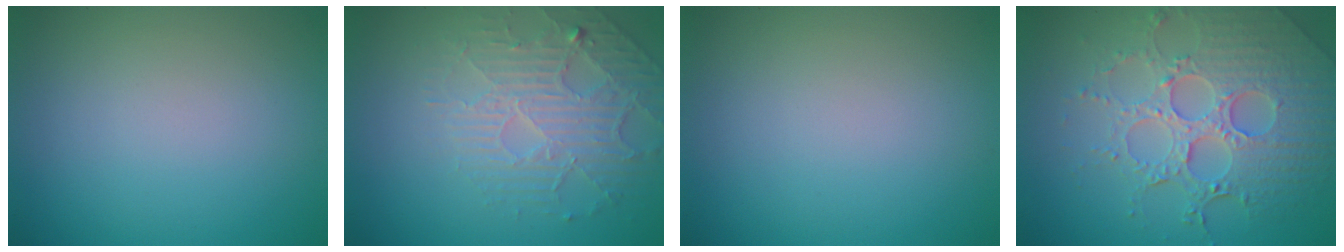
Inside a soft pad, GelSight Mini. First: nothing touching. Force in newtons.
{"total": 4.6, "press": 3.5, "slide": 3.1}
{"total": 0.0}
{"total": 7.3, "press": 5.5, "slide": 4.9}